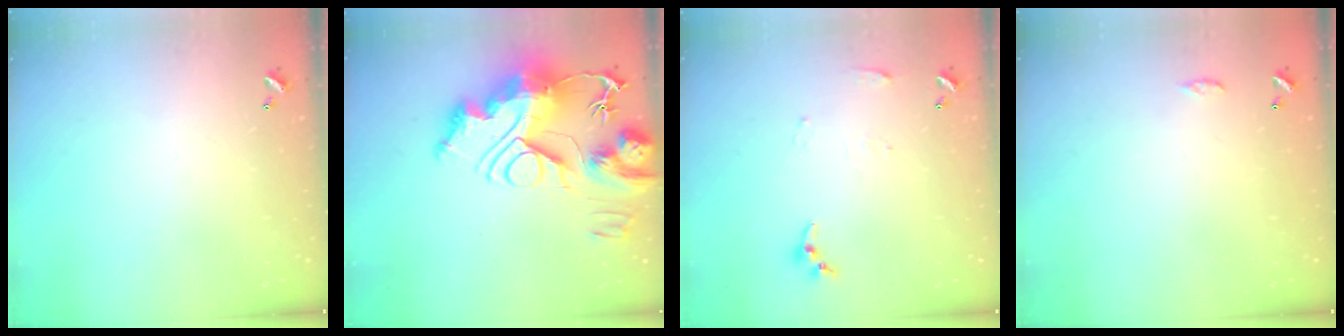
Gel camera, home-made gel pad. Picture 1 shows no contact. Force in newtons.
{"total": 0.5, "press": 0.5, "slide": 0.0}
{"total": 4.6, "press": 4.6, "slide": 0.5}
{"total": 3.0, "press": 3.0, "slide": 0.5}